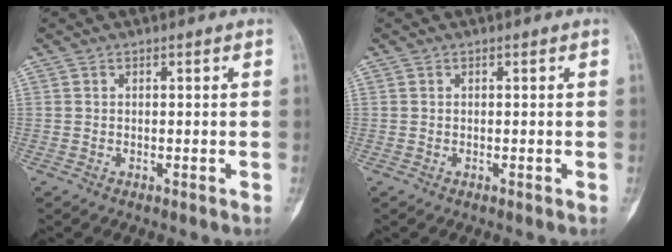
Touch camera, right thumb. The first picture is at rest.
{"total": 0.0}